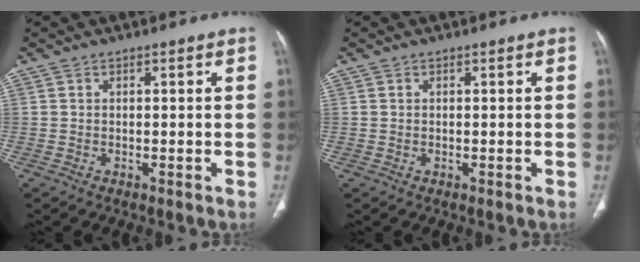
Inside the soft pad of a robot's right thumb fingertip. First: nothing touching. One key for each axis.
{"total": 0.0}